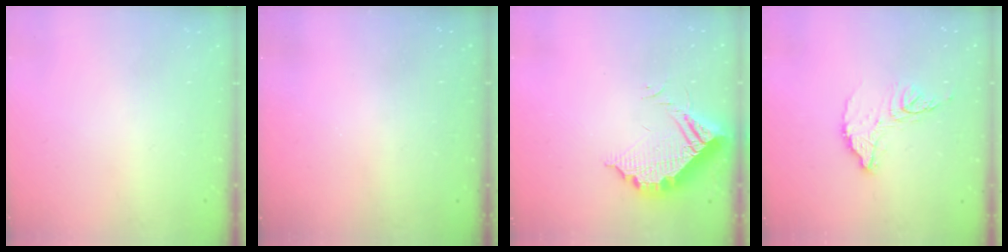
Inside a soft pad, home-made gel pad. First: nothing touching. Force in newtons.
{"total": 3.1, "press": 3.1, "slide": 0.1}
{"total": 11.7, "press": 11.6, "slide": 1.1}
{"total": 11.2, "press": 11.1, "slide": 0.9}